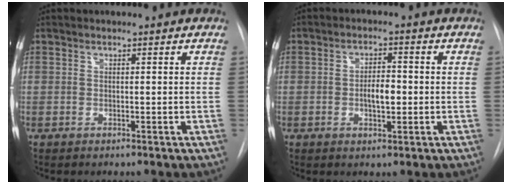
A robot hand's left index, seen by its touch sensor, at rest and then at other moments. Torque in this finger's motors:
{"motor_torque": [0.18, 0.06, 0.10, 0.06]}